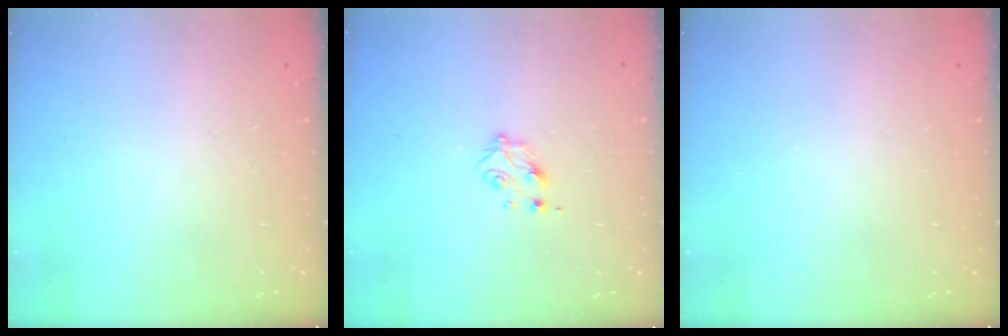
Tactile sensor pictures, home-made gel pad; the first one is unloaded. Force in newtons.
{"total": 4.6, "press": 4.5, "slide": 0.6}
{"total": 0.0}